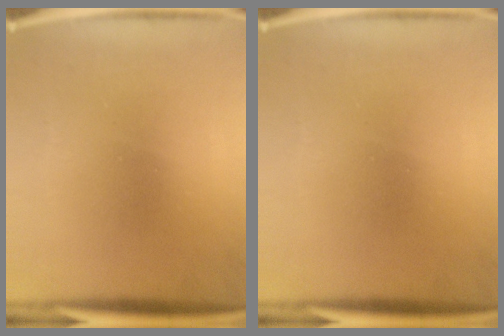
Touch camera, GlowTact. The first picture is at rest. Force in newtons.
{"total": 0.0}